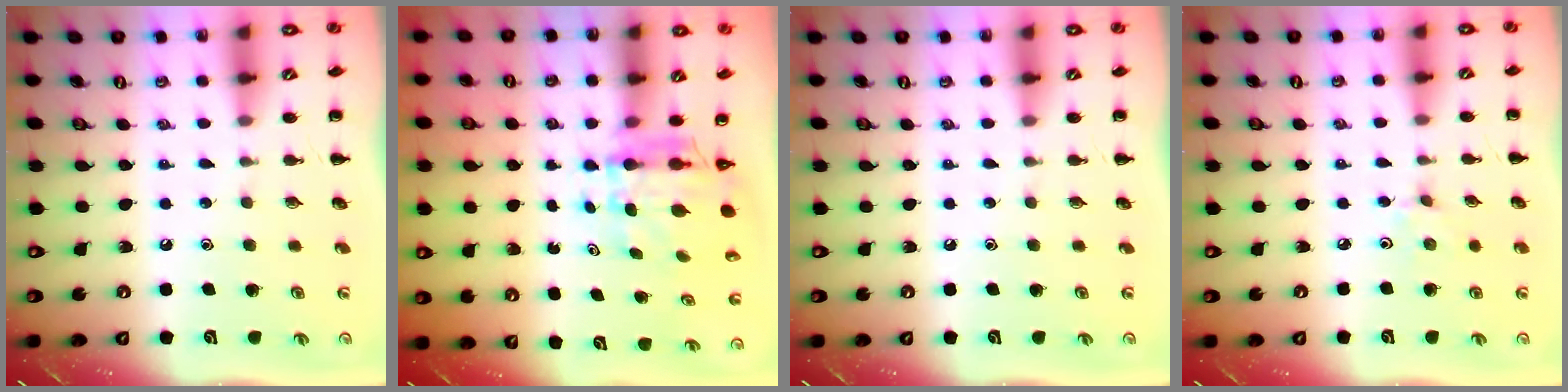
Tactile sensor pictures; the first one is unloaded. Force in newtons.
{"total": 5.6, "press": 5.5, "slide": 0.7}
{"total": 0.0}
{"total": 2.4, "press": 2.2, "slide": 0.8}